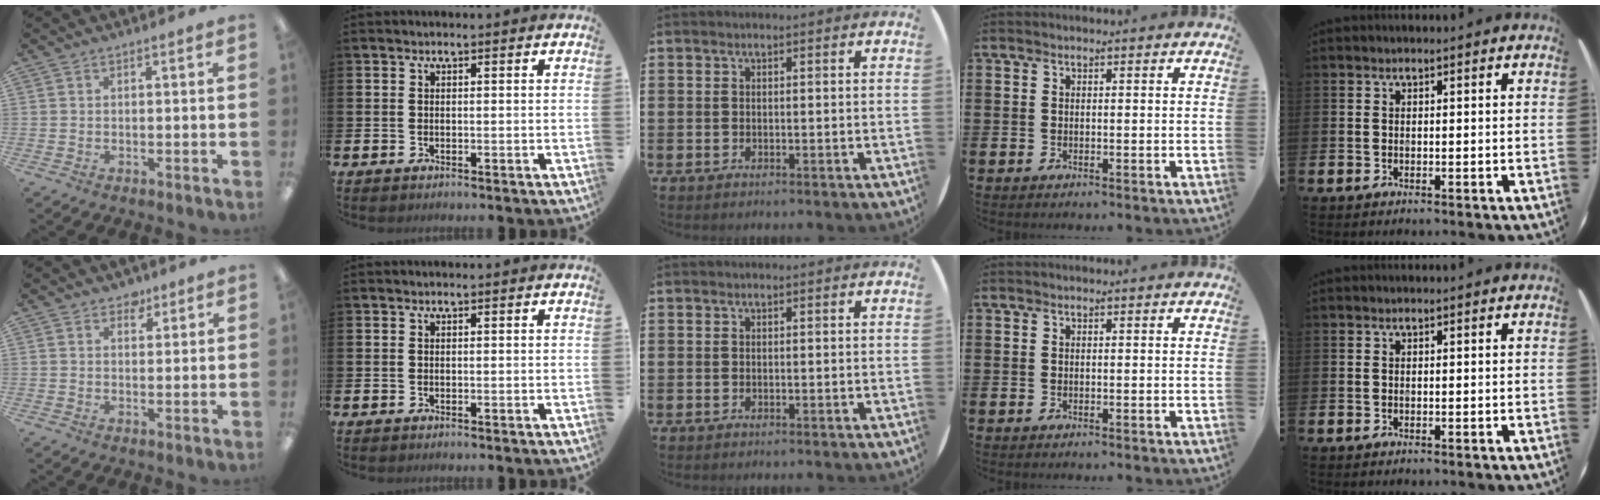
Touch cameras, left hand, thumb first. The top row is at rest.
{"thumb": {"total": 3.2, "force": [2.4, 1.9, 1.0], "torque": [0.001, -0.009, 0.040]}}